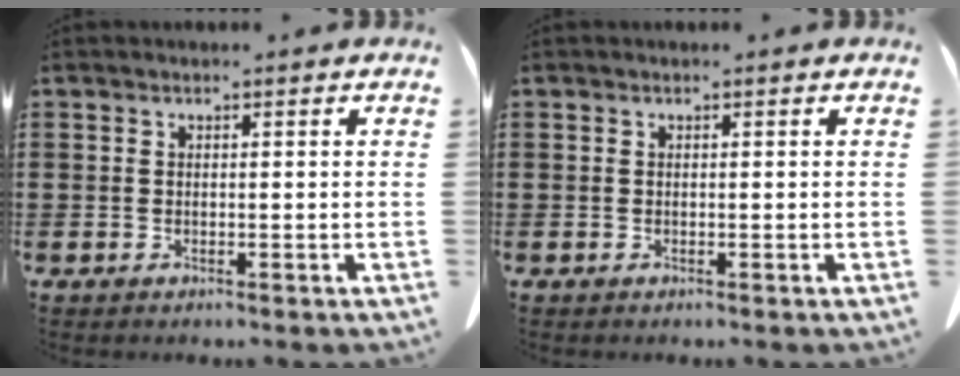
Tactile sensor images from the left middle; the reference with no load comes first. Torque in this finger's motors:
{"motor_torque": [-0.07, 0.07, 0.00, 0.00]}